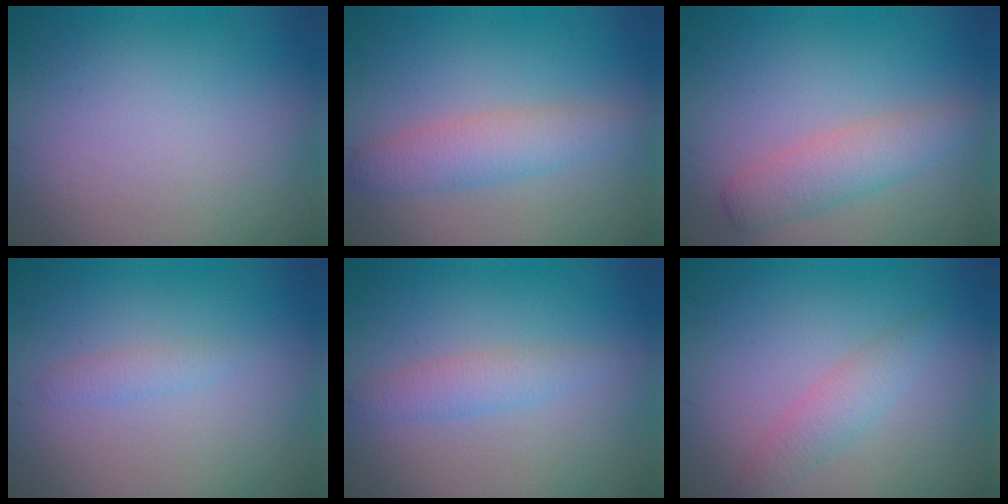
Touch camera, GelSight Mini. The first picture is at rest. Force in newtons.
{"total": 3.0, "press": 3.0, "slide": 0.1}
{"total": 3.0, "press": 3.0, "slide": 0.1}
{"total": 1.0, "press": 0.9, "slide": 0.1}
{"total": 1.8, "press": 1.8, "slide": 0.1}
{"total": 2.1, "press": 2.1, "slide": 0.1}